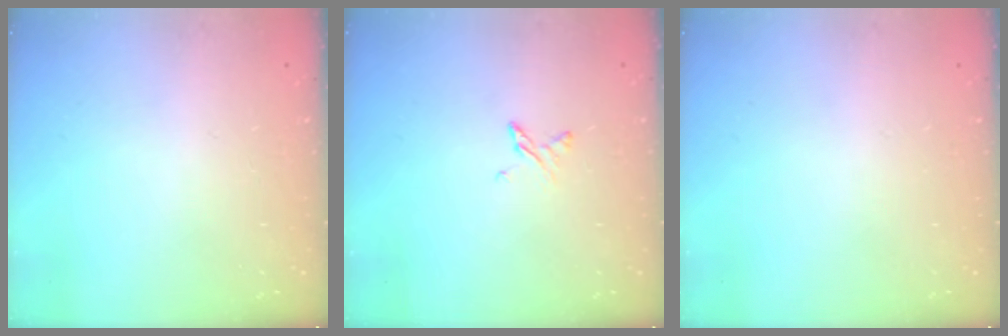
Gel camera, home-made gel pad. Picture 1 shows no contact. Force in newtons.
{"total": 3.4, "press": 3.4, "slide": 0.5}
{"total": 0.0}